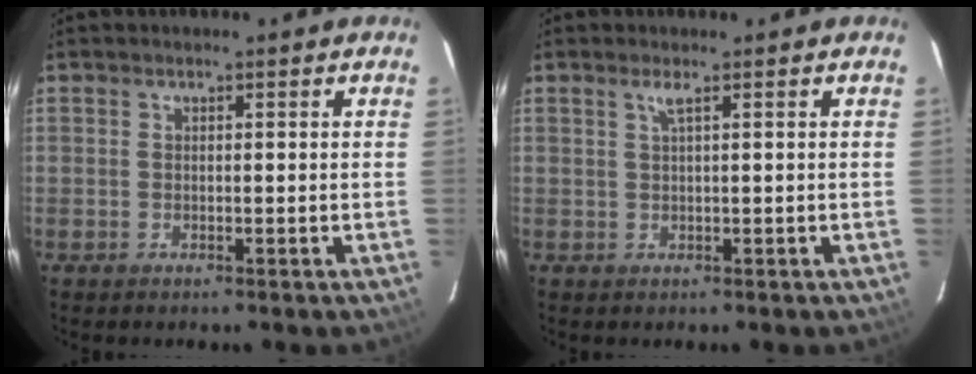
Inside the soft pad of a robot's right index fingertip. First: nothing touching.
{"total": 1.2, "force": [0.5, -0.4, 1.0], "torque": [-0.018, 0.001, 0.009]}